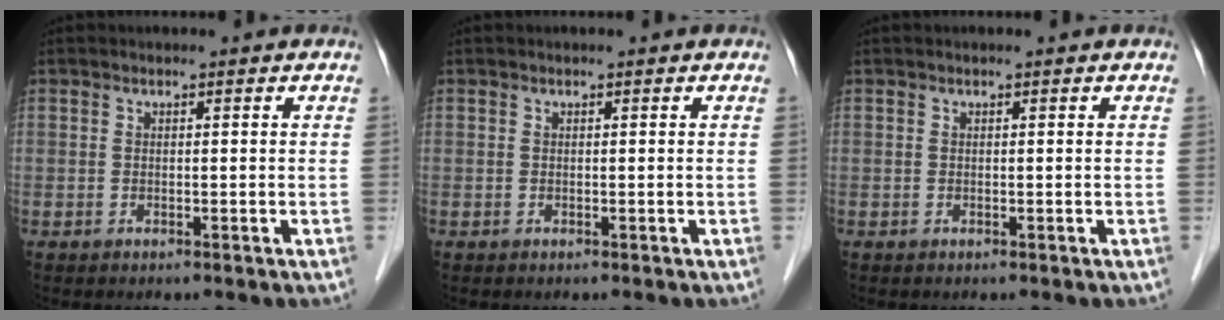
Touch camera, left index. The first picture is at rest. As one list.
[{"total": 0.0}, {"total": 0.0}]